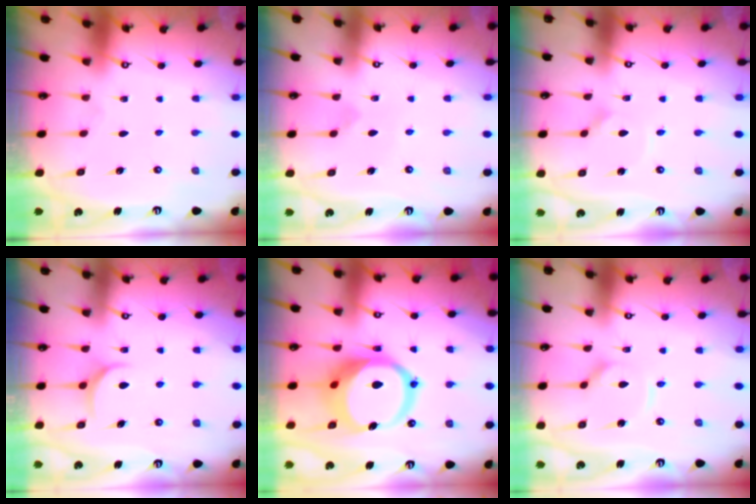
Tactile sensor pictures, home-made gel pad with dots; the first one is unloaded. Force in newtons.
{"total": 3.7, "press": 3.7, "slide": 0.6}
{"total": 2.8, "press": 2.8, "slide": 0.2}
{"total": 5.1, "press": 5.0, "slide": 0.6}
{"total": 15.0, "press": 14.8, "slide": 1.8}
{"total": 6.6, "press": 6.6, "slide": 0.5}